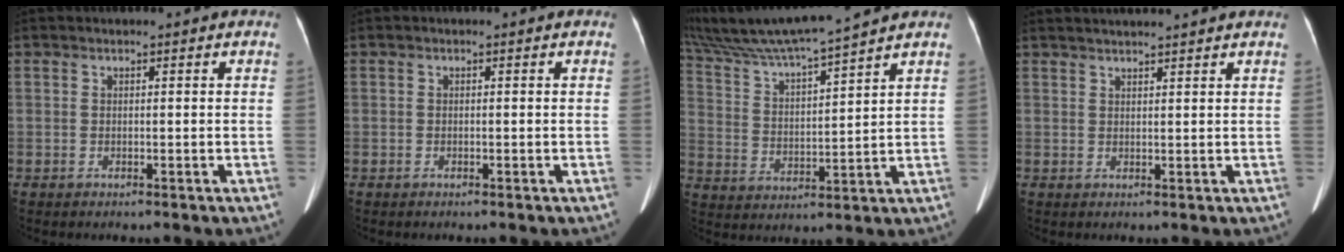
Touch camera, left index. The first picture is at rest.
{"total": 0.0}
{"total": 14.3, "force": [12.7, -1.1, 6.4], "torque": [-0.131, 0.016, 0.225]}
{"total": 7.1, "force": [6.6, -0.5, 2.6], "torque": [-0.039, 0.030, 0.088]}